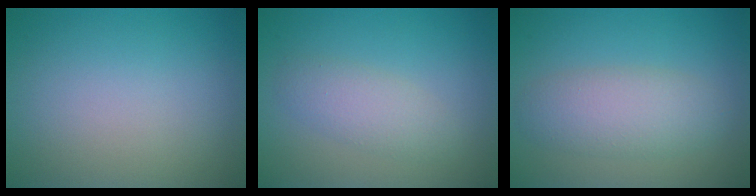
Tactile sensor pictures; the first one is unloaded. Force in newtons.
{"total": 3.7, "press": 3.7, "slide": 0.1}
{"total": 4.0, "press": 4.0, "slide": 0.1}